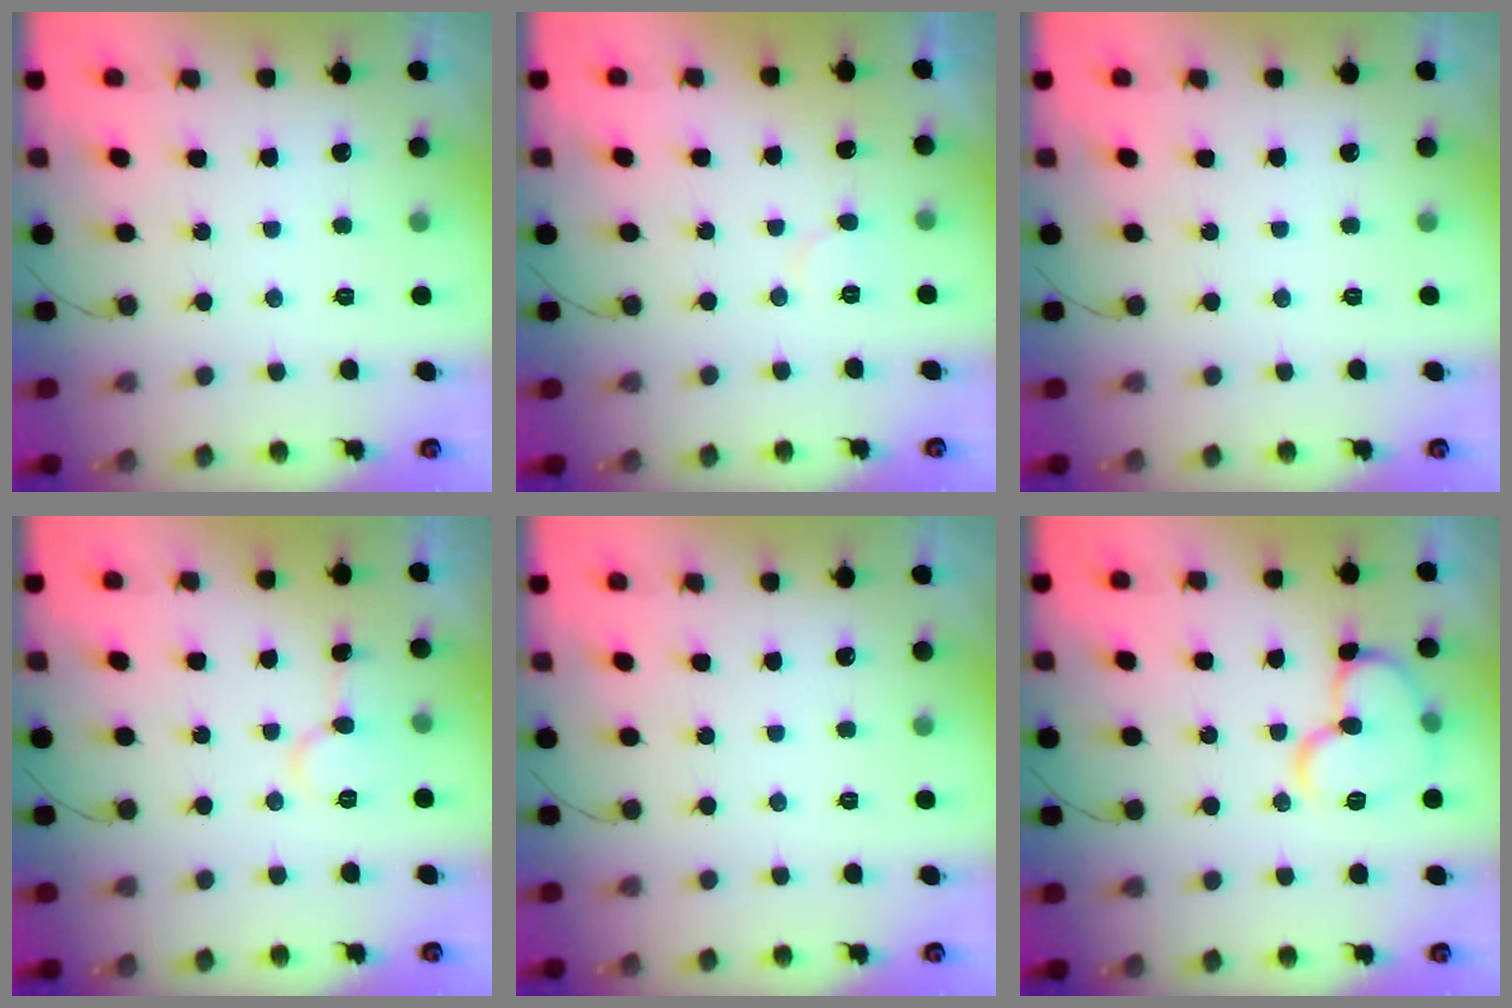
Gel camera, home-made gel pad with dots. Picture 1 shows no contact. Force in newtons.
{"total": 3.9, "press": 3.9, "slide": 0.3}
{"total": 0.0}
{"total": 7.1, "press": 7.1, "slide": 0.8}
{"total": 0.0}
{"total": 12.4, "press": 12.4, "slide": 0.6}